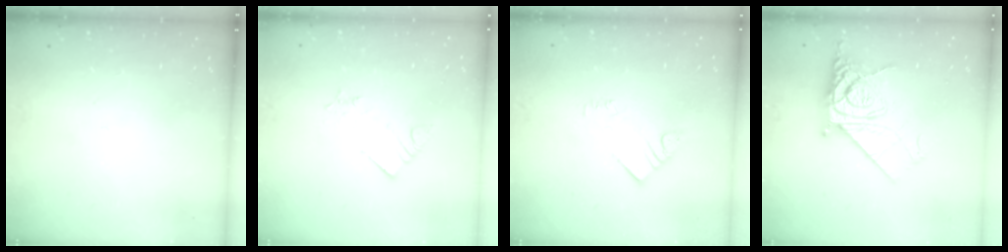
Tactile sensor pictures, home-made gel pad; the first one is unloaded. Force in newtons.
{"total": 2.8, "press": 2.7, "slide": 0.5}
{"total": 3.1, "press": 3.0, "slide": 0.5}
{"total": 12.2, "press": 12.2, "slide": 1.1}